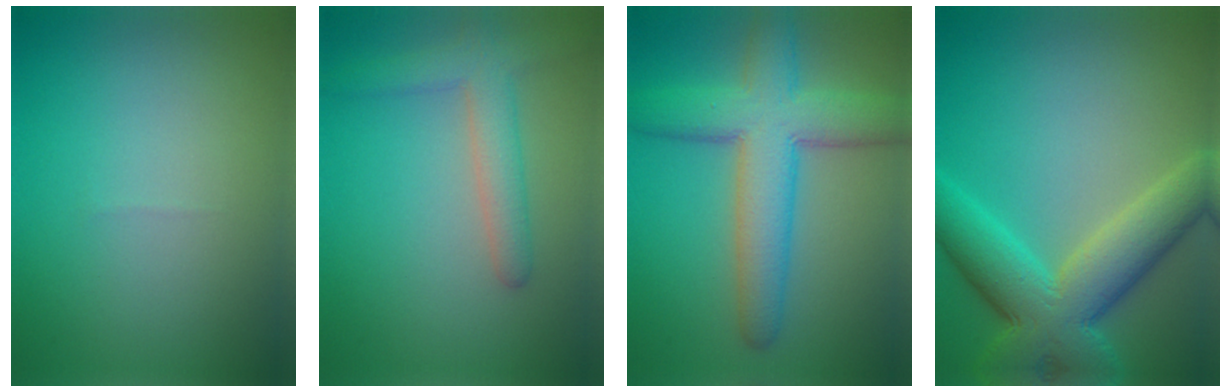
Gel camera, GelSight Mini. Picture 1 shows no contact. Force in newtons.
{"total": 3.8, "press": 3.8, "slide": 0.3}
{"total": 8.4, "press": 8.4, "slide": 0.2}
{"total": 9.6, "press": 9.6, "slide": 0.4}